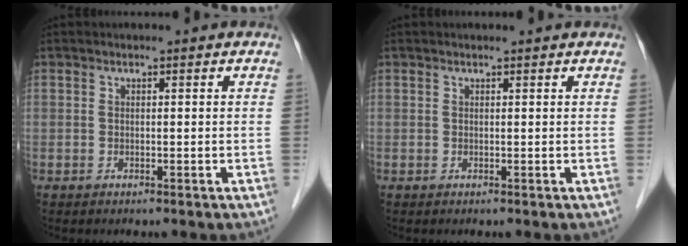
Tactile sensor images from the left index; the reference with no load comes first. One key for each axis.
{"total": 0.7, "fx": 0.6, "fy": 0.0, "fz": 0.2, "tx": -0.009, "ty": 0.004, "tz": 0.009}